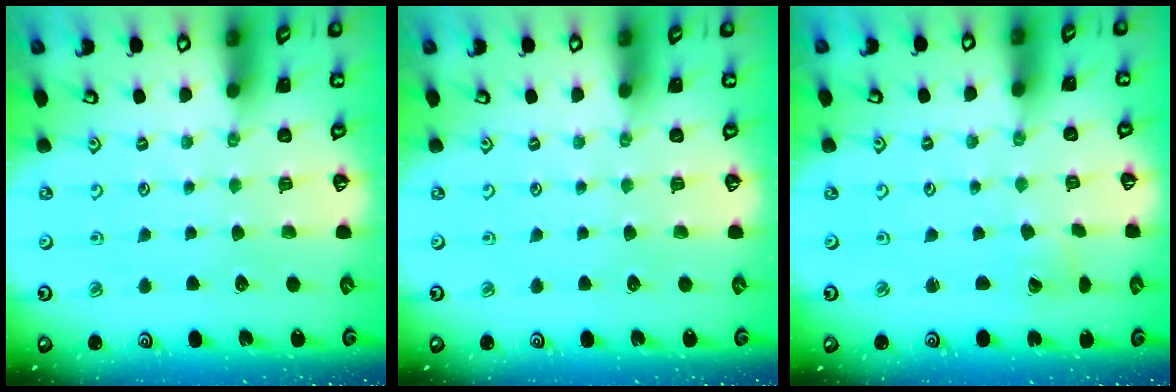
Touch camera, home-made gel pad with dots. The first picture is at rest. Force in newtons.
{"total": 0.0}
{"total": 1.8, "press": 1.7, "slide": 0.1}